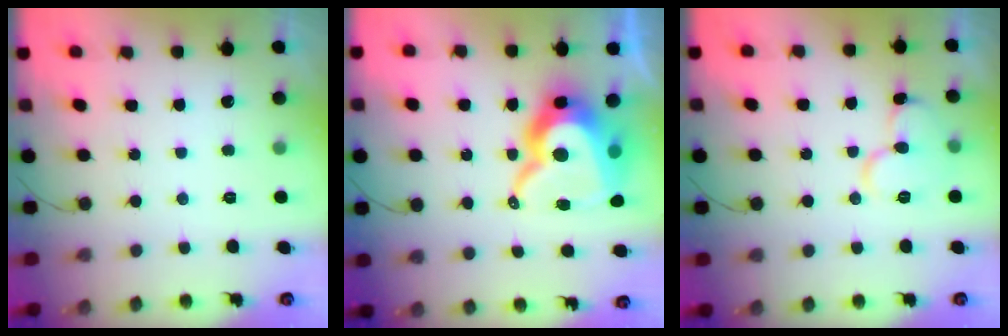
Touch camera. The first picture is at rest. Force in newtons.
{"total": 19.4, "press": 19.4, "slide": 1.4}
{"total": 10.7, "press": 10.7, "slide": 1.1}